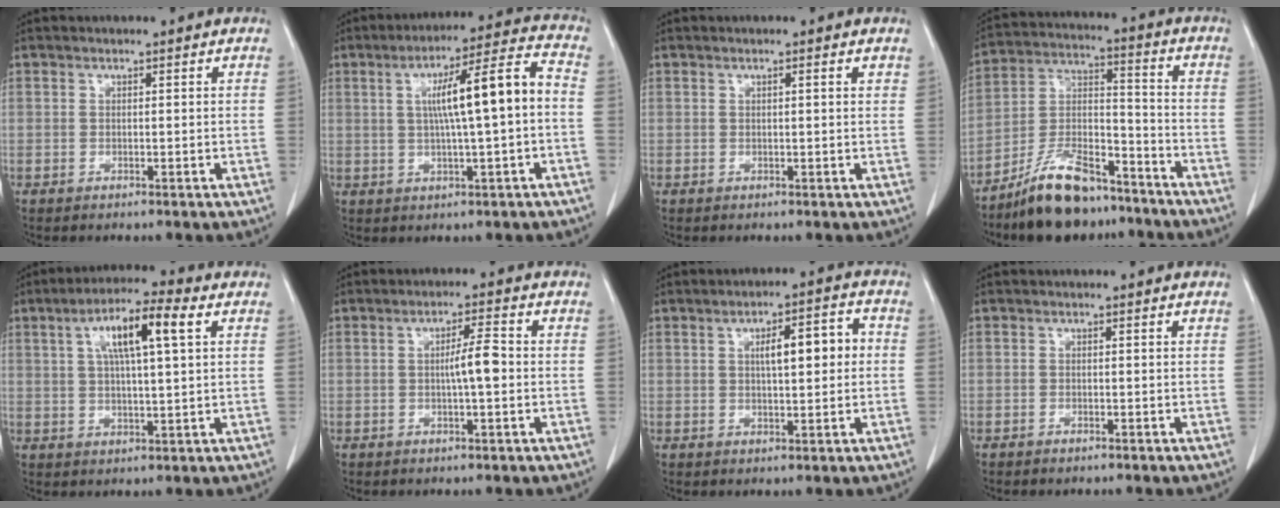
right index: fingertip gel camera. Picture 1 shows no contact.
{"total": 11.6, "force": [0.3, 0.4, 11.6], "torque": [-0.184, 0.022, 0.004]}
{"total": 1.1, "force": [0.6, 0.1, 1.0], "torque": [-0.017, 0.002, 0.005]}
{"total": 13.5, "force": [-10.5, 4.5, 7.1], "torque": [-0.139, 0.011, -0.192]}
{"total": 9.9, "force": [3.4, 1.3, 9.2], "torque": [-0.166, 0.020, 0.055]}
{"total": 4.2, "force": [-0.2, 0.3, 4.2], "torque": [-0.069, 0.007, -0.003]}
{"total": 6.8, "force": [0.8, 1.7, 6.5], "torque": [-0.101, 0.021, 0.014]}
{"total": 0.7, "force": [-0.6, 0.2, 0.3], "torque": [-0.010, -0.001, -0.008]}